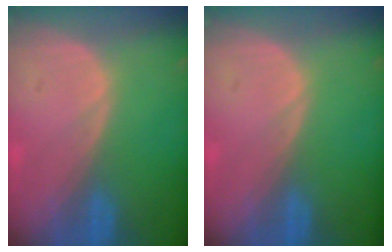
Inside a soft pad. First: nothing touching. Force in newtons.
{"total": 0.0}